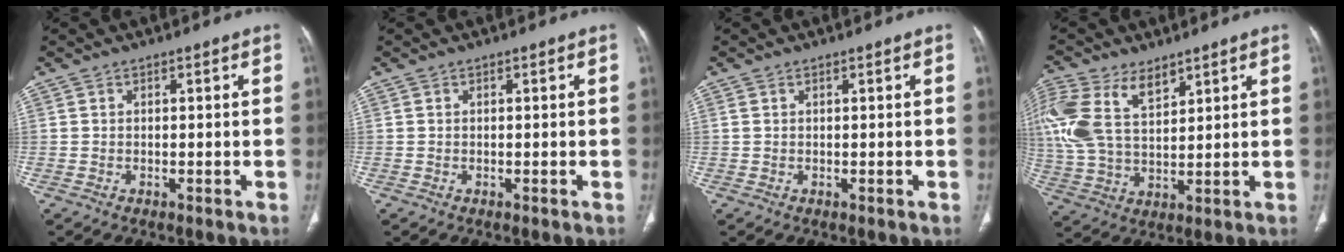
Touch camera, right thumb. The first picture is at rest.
{"total": 0.0}
{"total": 0.6, "force": [0.3, 0.3, 0.5], "torque": [-0.015, 0.012, 0.010]}
{"total": 16.6, "force": [8.2, 9.2, 11.0], "torque": [-0.255, -0.006, 0.167]}